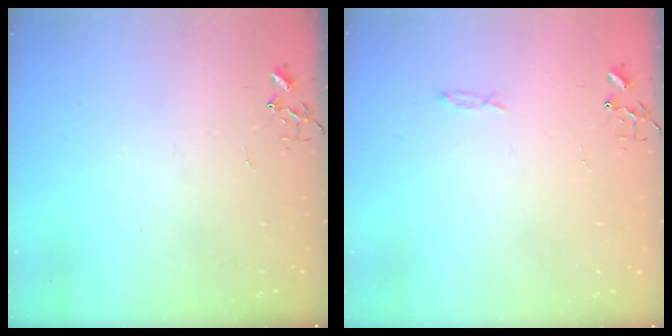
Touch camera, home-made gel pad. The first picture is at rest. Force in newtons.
{"total": 3.7, "press": 3.7, "slide": 0.6}